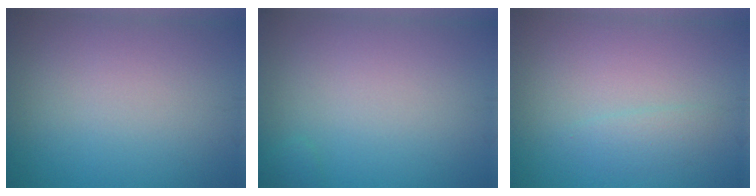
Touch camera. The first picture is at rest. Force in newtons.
{"total": 0.9, "press": 0.9, "slide": 0.2}
{"total": 1.2, "press": 1.2, "slide": 0.1}